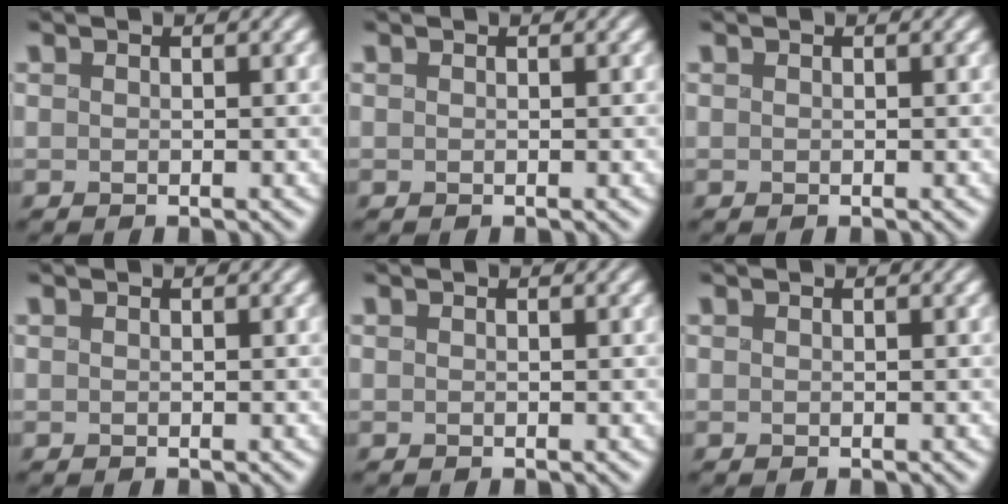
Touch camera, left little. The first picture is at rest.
{"total": 0.0}
{"total": 0.0}
{"total": 0.0}
{"total": 0.0}
{"total": 0.0}